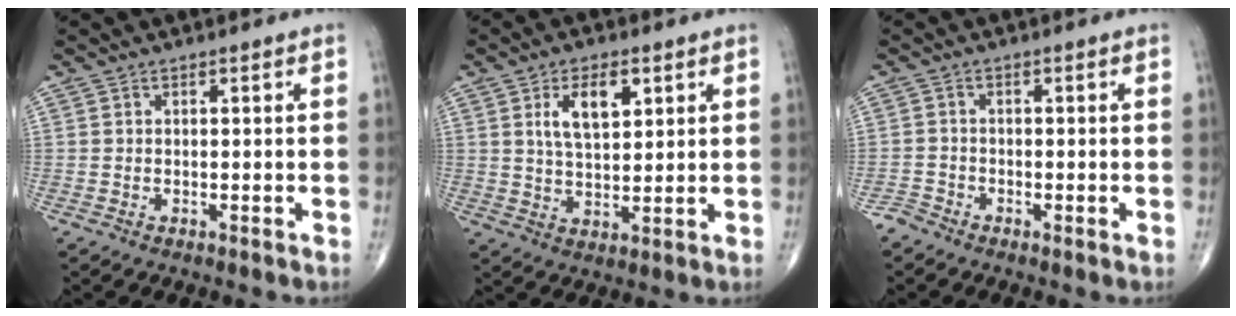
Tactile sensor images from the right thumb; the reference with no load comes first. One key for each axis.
{"total": 8.4, "fx": 3.2, "fy": 4.2, "fz": 6.5, "tx": -0.098, "ty": -0.013, "tz": 0.061}
{"total": 1.7, "fx": -1.5, "fy": 0.7, "fz": 0.2, "tx": 0.001, "ty": -0.005, "tz": -0.035}